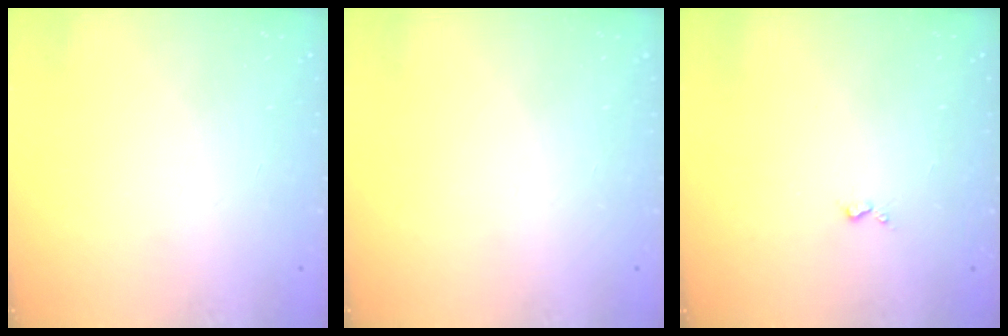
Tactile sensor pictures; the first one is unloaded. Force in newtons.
{"total": 0.0}
{"total": 3.0, "press": 2.9, "slide": 0.5}